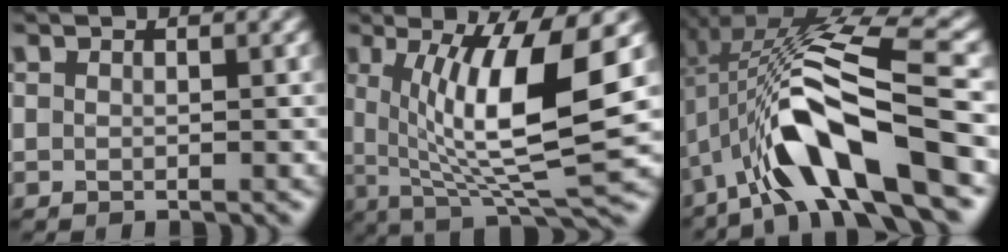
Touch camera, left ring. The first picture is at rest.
{"total": 11.0, "force": [1.7, 2.5, 10.6], "torque": [-0.170, -0.012, 0.036]}
{"total": 11.4, "force": [-3.5, 2.9, 10.4], "torque": [-0.193, 0.021, -0.065]}